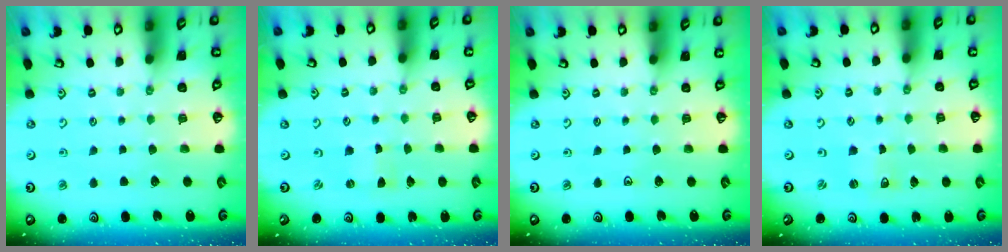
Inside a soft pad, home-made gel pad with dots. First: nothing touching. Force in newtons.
{"total": 0.0}
{"total": 0.0}
{"total": 2.3, "press": 2.2, "slide": 0.4}